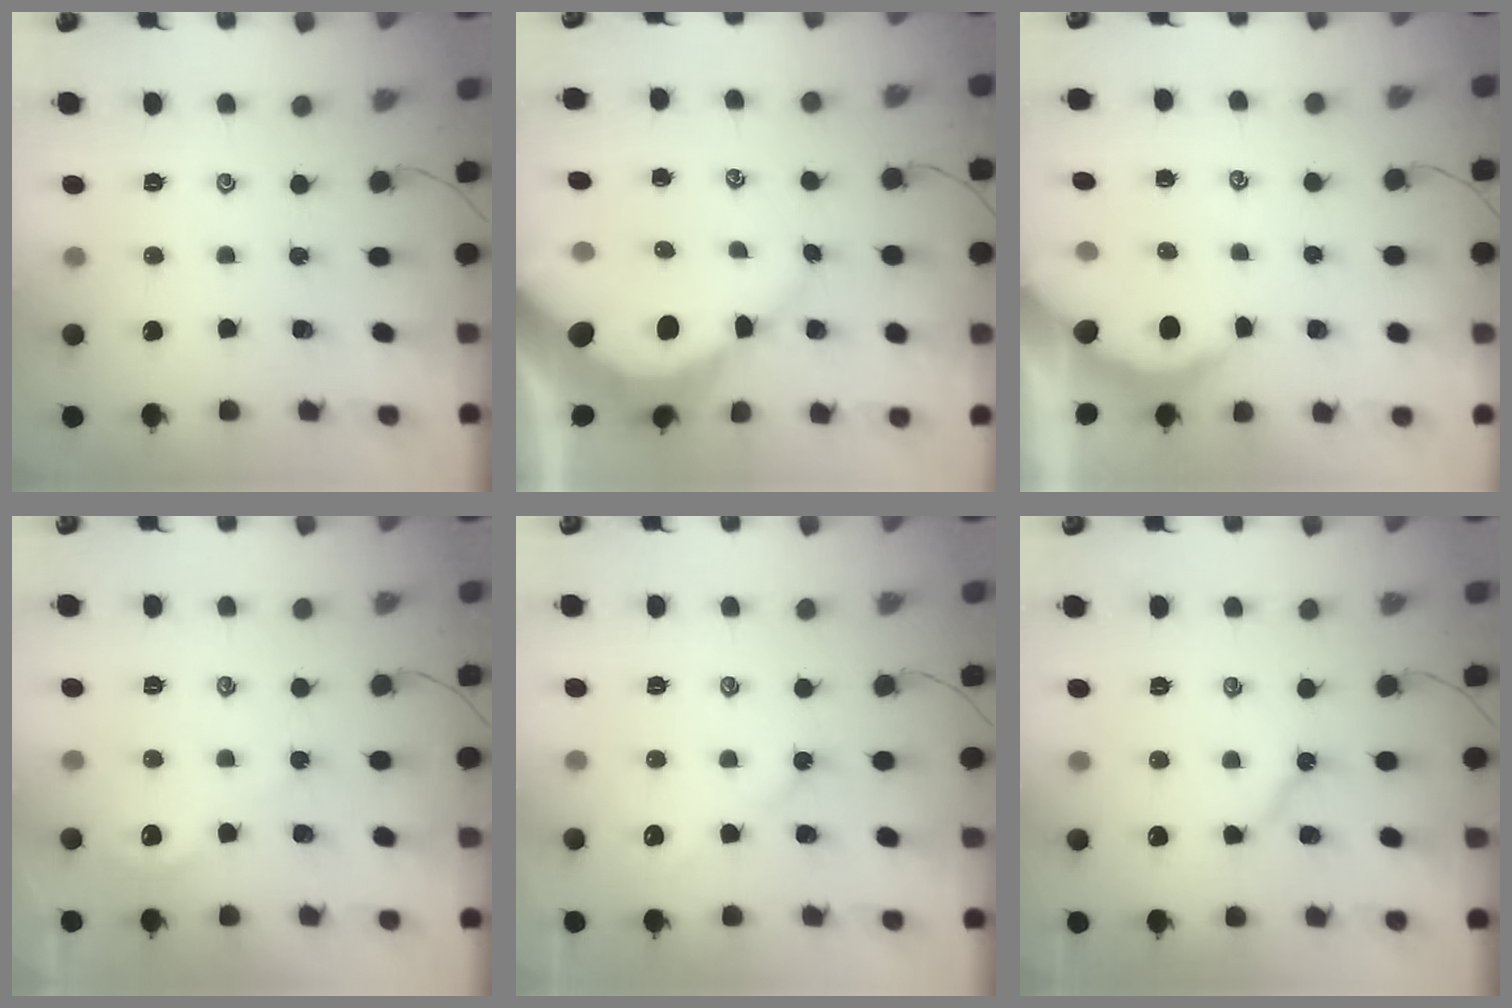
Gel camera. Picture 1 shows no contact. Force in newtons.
{"total": 10.1, "press": 10.1, "slide": 0.8}
{"total": 2.4, "press": 2.4, "slide": 0.3}
{"total": 1.6, "press": 1.5, "slide": 0.3}
{"total": 4.1, "press": 4.1, "slide": 0.6}
{"total": 4.3, "press": 4.2, "slide": 0.6}